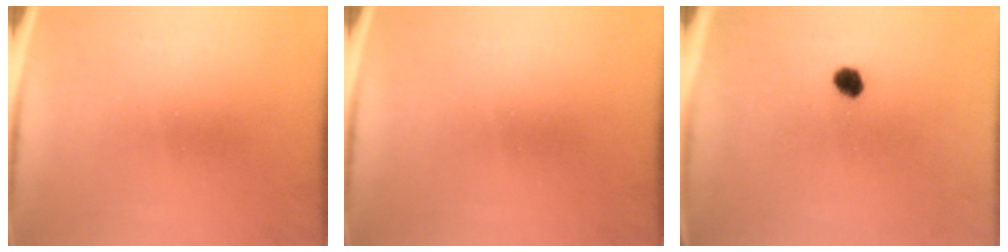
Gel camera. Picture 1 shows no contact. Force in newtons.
{"total": 0.0}
{"total": 2.5}